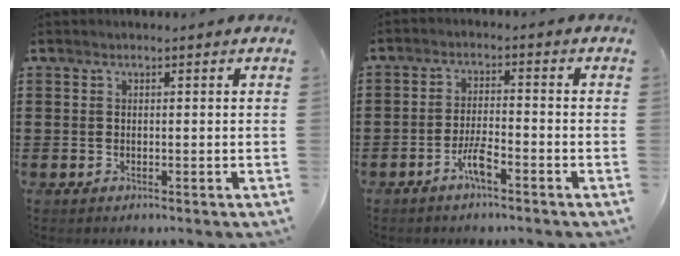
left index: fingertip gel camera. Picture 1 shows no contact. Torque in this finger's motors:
{"motor_torque": [0.54, 0.50, 0.09, 0.06]}